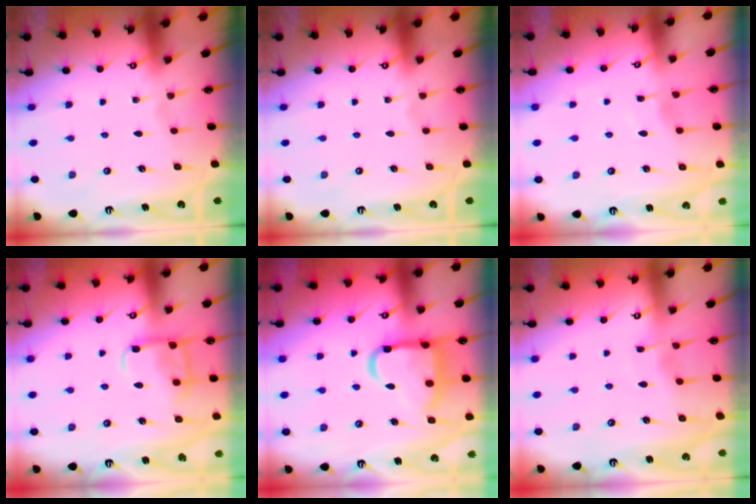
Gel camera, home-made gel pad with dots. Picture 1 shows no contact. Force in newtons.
{"total": 0.0}
{"total": 2.8, "press": 2.7, "slide": 0.3}
{"total": 11.1, "press": 11.0, "slide": 1.1}
{"total": 16.3, "press": 16.2, "slide": 1.7}
{"total": 2.9, "press": 2.9, "slide": 0.1}